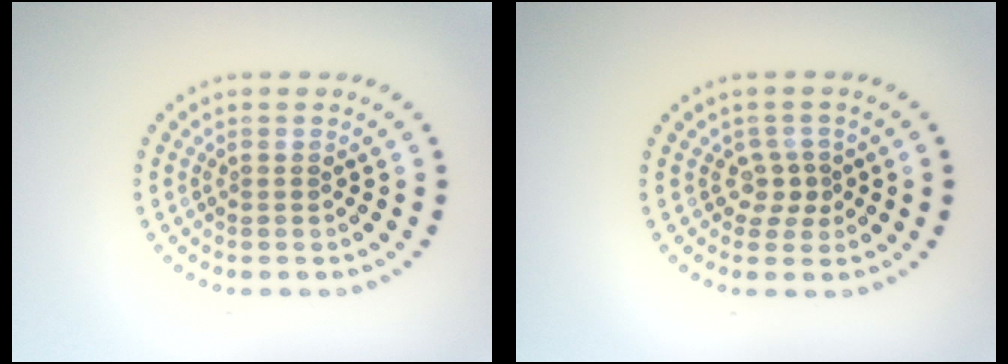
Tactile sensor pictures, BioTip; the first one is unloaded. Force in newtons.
{"total": 1.7, "press": 1.3, "slide": 1.2}